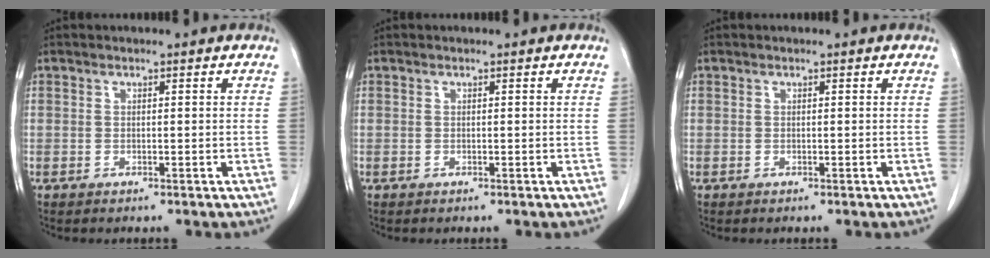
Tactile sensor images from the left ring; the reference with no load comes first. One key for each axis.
{"total": 0.0}
{"total": 0.0}